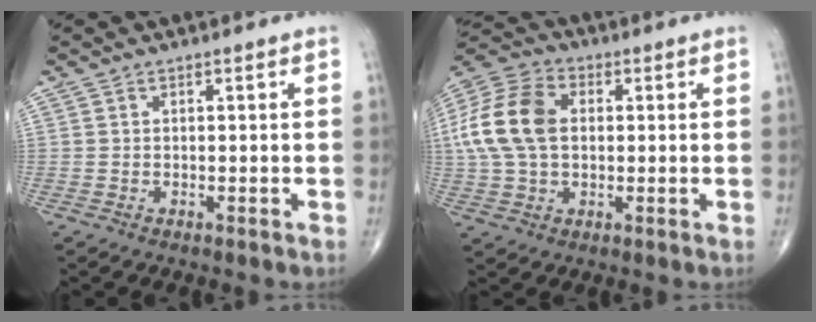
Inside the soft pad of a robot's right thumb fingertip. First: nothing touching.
{"total": 15.0, "force": [1.5, 9.9, 11.2], "torque": [-0.228, 0.023, 0.023]}